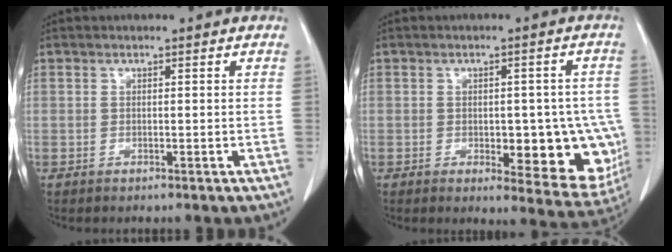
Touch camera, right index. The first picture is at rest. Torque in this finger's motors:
{"motor_torque": [0.77, 0.17, 0.21, 0.04]}